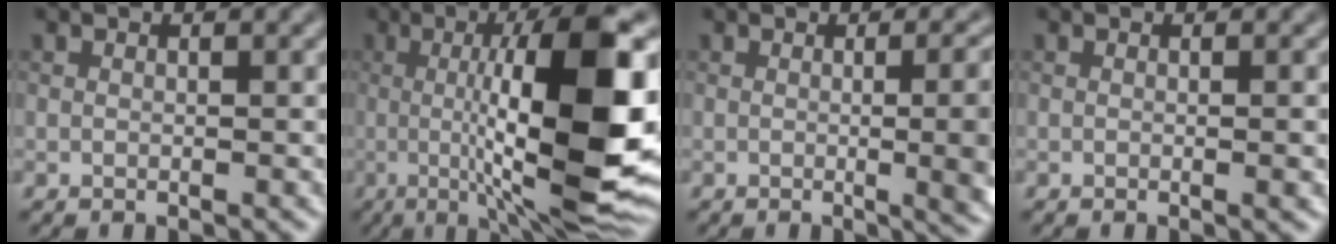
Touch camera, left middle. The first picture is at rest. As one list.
[{"total": 13.9, "force": [-0.4, 3.1, 13.5], "torque": [-0.191, 0.005, 0.002]}, {"total": 11.1, "force": [0.2, 5.1, 9.8], "torque": [-0.052, 0.022, 0.016]}, {"total": 1.6, "force": [-0.1, 0.6, 1.5], "torque": [-0.010, 0.005, -0.008]}]